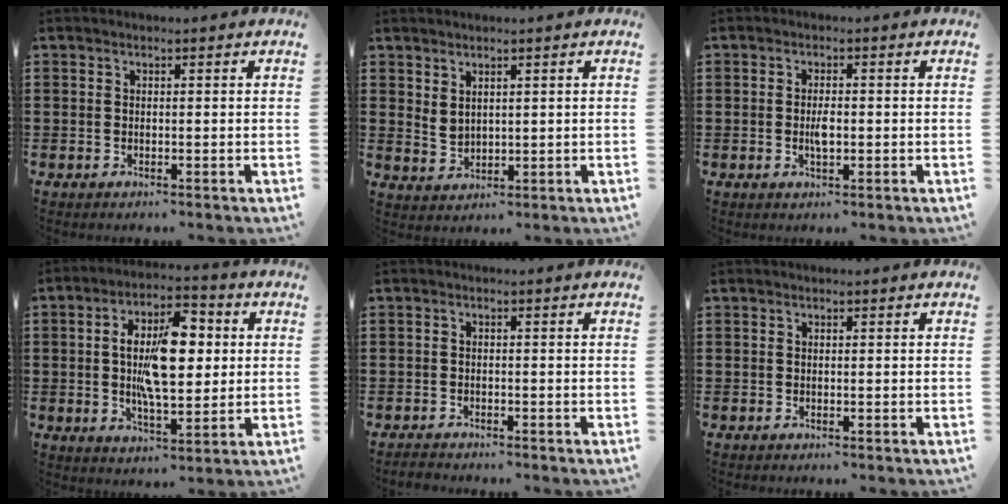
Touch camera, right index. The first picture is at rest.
{"total": 2.3, "force": [2.1, 0.9, 0.3], "torque": [-0.011, 0.003, 0.040]}
{"total": 2.5, "force": [-0.3, 1.0, 2.3], "torque": [-0.042, 0.002, -0.005]}
{"total": 11.5, "force": [1.1, 4.9, 10.4], "torque": [-0.182, 0.004, 0.009]}
{"total": 1.0, "force": [-1.0, 0.1, 0.0], "torque": [-0.003, 0.001, -0.022]}
{"total": 0.0}